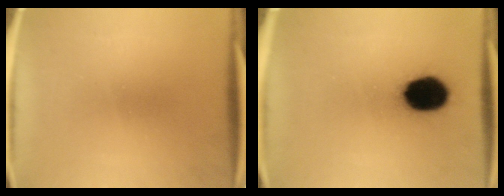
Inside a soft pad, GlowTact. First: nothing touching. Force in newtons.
{"total": 14.1}